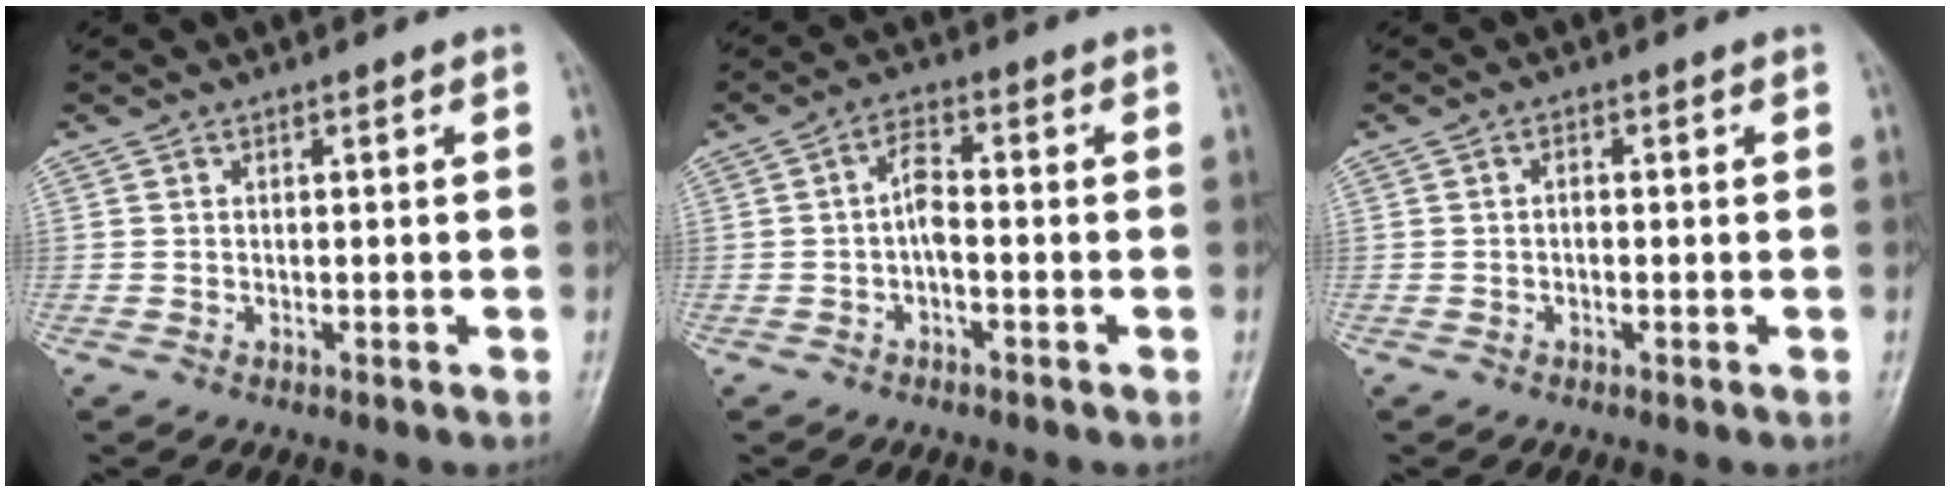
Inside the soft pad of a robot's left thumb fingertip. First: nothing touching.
{"total": 4.0, "force": [-0.8, 1.7, 3.6], "torque": [-0.063, 0.016, -0.022]}
{"total": 1.2, "force": [-0.2, 0.7, 0.9], "torque": [-0.012, 0.005, -0.004]}